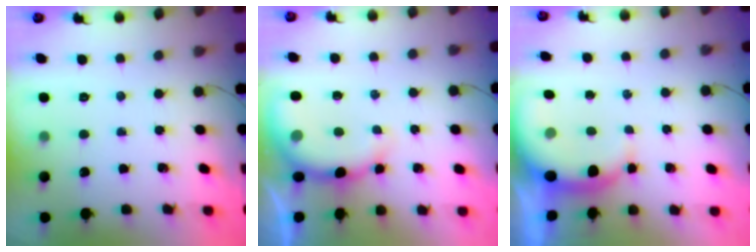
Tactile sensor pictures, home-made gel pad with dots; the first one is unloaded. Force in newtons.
{"total": 7.9, "press": 7.7, "slide": 1.4}
{"total": 6.5, "press": 6.4, "slide": 1.3}